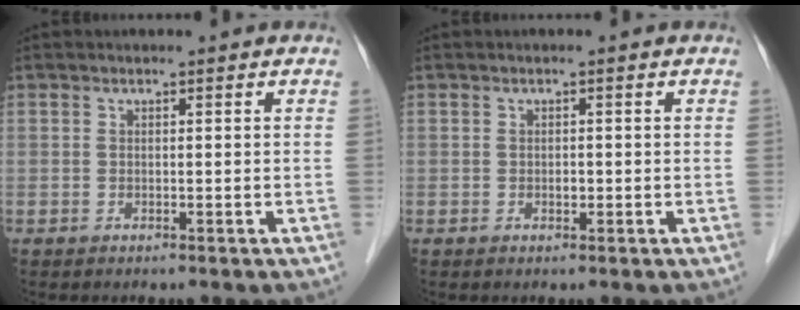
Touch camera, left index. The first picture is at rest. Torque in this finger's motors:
{"motor_torque": [0.05, 0.02, 0.00, 0.00]}